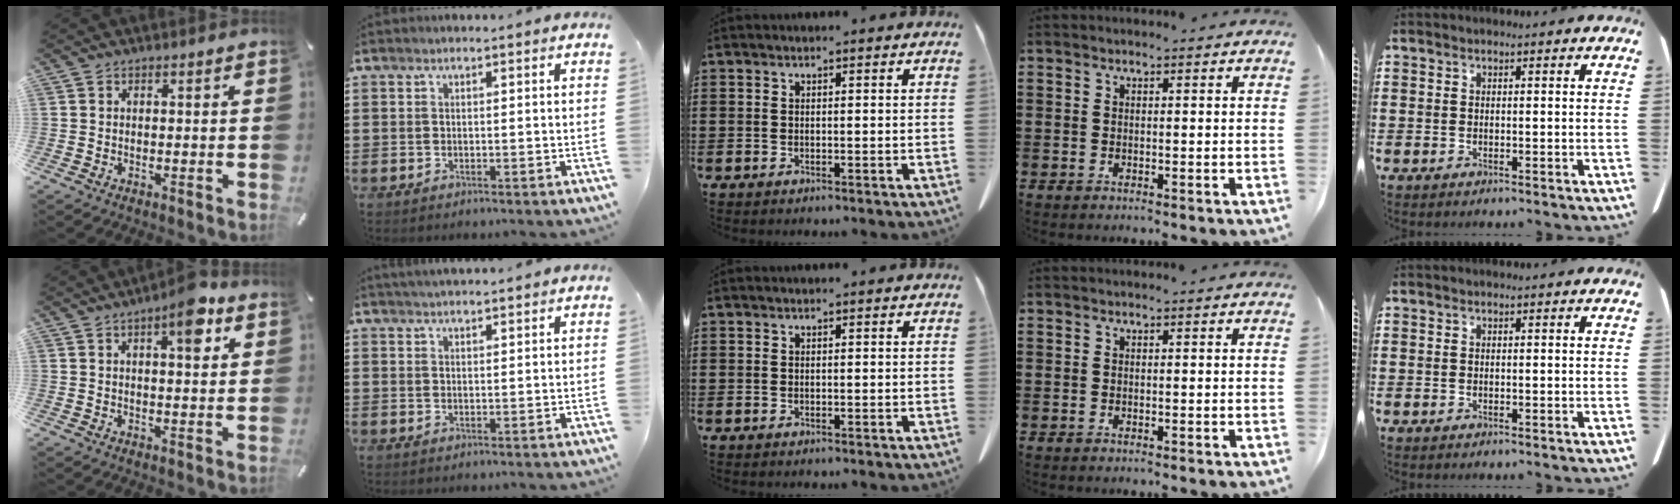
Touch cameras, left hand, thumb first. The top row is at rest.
{"thumb": {"total": 7.7, "force": [3.6, 2.7, 6.2], "torque": [-0.078, -0.014, 0.051]}, "index": {"total": 1.8, "force": [1.8, -0.1, 0.4], "torque": [-0.010, 0.002, 0.034]}}